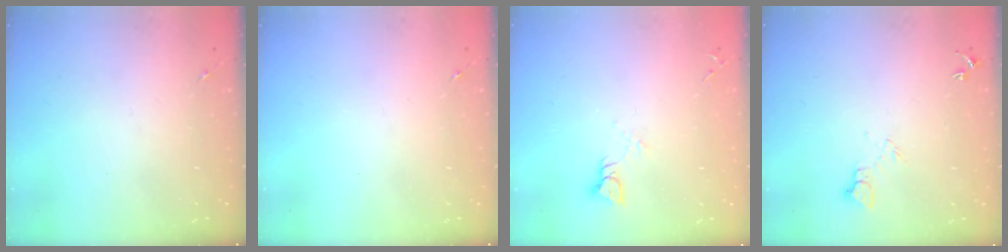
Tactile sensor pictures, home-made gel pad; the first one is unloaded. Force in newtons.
{"total": 0.0}
{"total": 3.6, "press": 3.6, "slide": 0.4}
{"total": 5.6, "press": 5.6, "slide": 0.6}